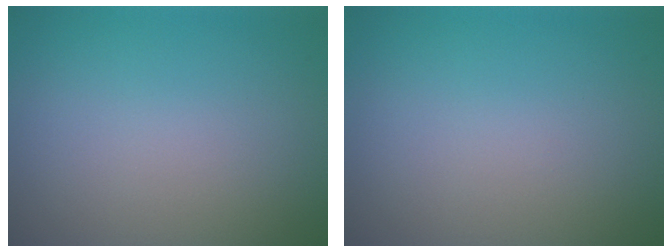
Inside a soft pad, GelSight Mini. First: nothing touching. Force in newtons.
{"total": 0.0}